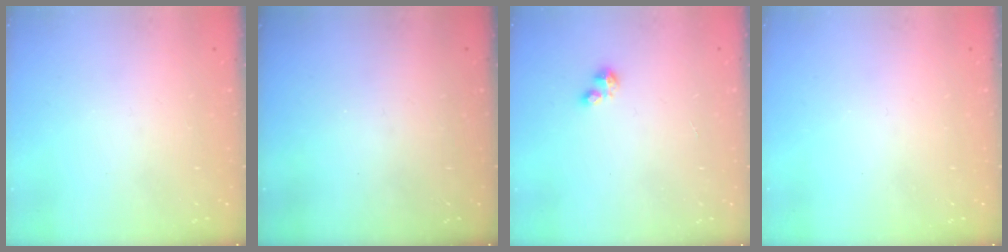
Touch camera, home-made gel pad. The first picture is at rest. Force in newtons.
{"total": 0.0}
{"total": 2.0, "press": 2.0, "slide": 0.2}
{"total": 0.0}